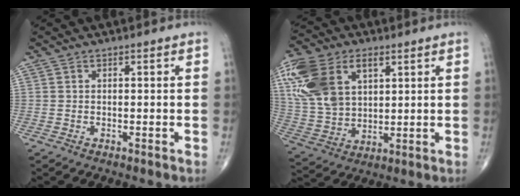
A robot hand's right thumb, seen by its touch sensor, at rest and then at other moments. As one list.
[{"total": 18.5, "force": [6.7, 11.7, 12.6], "torque": [-0.264, -0.008, 0.131]}]